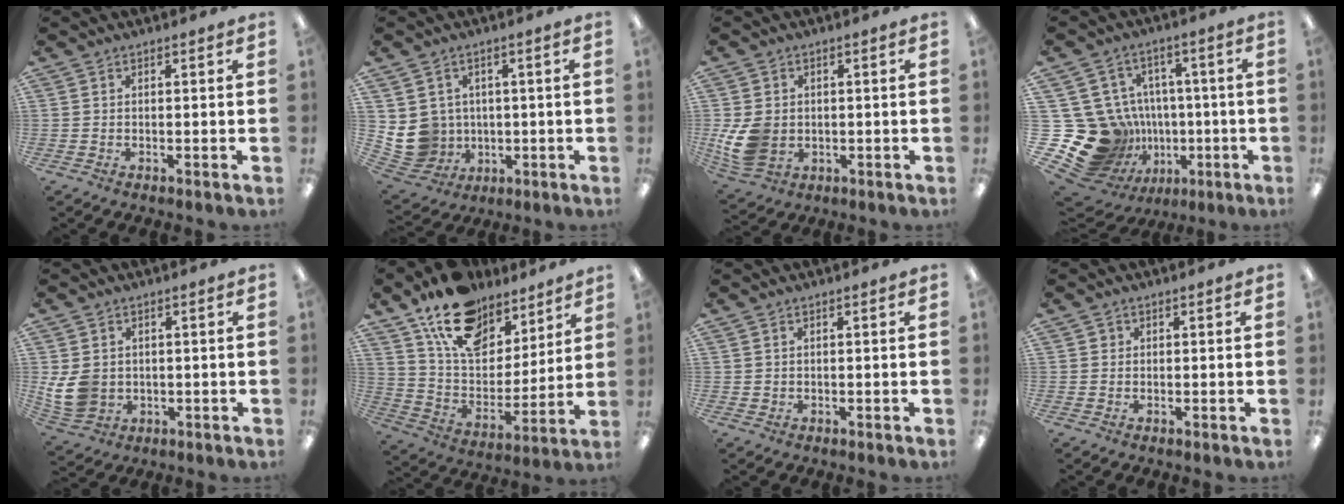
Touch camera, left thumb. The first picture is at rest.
{"total": 8.0, "force": [0.8, 7.8, 1.7], "torque": [-0.075, -0.006, 0.027]}
{"total": 9.0, "force": [-0.7, 7.3, 5.2], "torque": [-0.107, 0.008, -0.008]}
{"total": 24.5, "force": [-3.3, 21.5, 11.2], "torque": [-0.229, -0.003, 0.019]}
{"total": 8.0, "force": [0.6, 6.8, 4.2], "torque": [-0.105, 0.006, 0.015]}
{"total": 17.7, "force": [13.2, 9.1, 7.4], "torque": [-0.140, -0.077, 0.242]}
{"total": 0.9, "force": [0.4, 0.8, 0.1], "torque": [-0.002, 0.003, 0.007]}
{"total": 1.1, "force": [0.4, 1.0, 0.0], "torque": [0.008, 0.000, 0.005]}